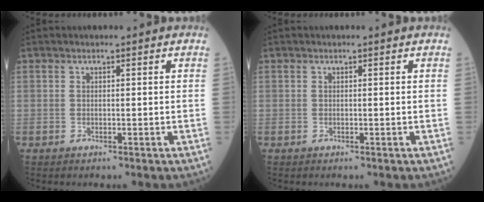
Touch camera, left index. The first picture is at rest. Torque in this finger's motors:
{"motor_torque": [-0.04, 0.05, 0.00, 0.00]}